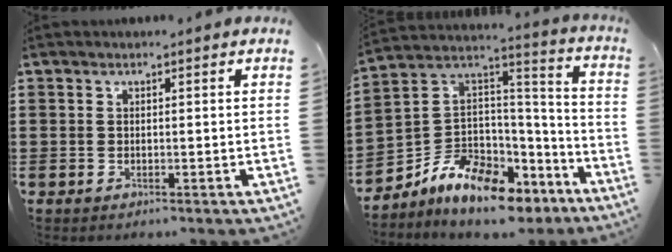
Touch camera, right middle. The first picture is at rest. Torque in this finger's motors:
{"motor_torque": [2.14, 0.00, 1.05, 0.21]}